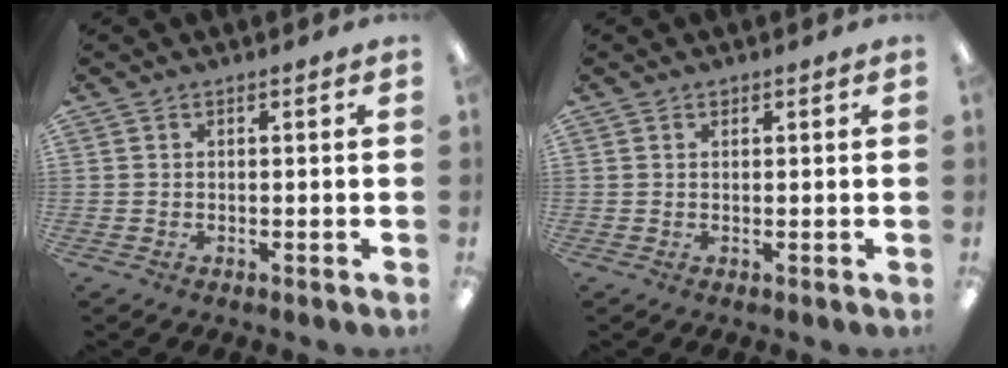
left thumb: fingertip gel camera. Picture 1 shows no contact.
{"total": 0.5, "force": [0.4, 0.3, 0.1], "torque": [-0.002, 0.002, 0.007]}